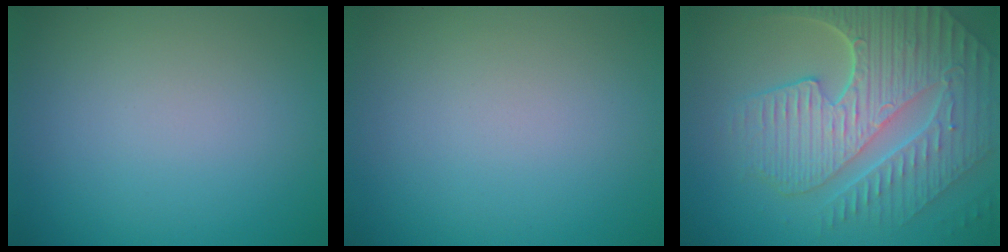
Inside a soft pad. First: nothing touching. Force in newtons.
{"total": 0.0}
{"total": 9.6, "press": 6.5, "slide": 7.1}